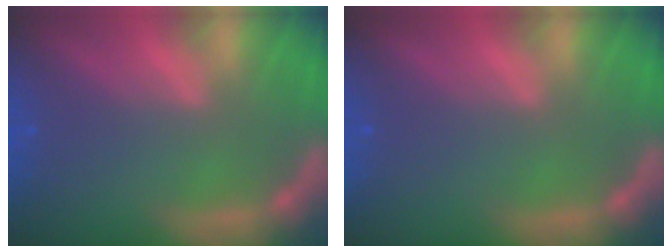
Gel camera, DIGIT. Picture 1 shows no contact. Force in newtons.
{"total": 0.0}